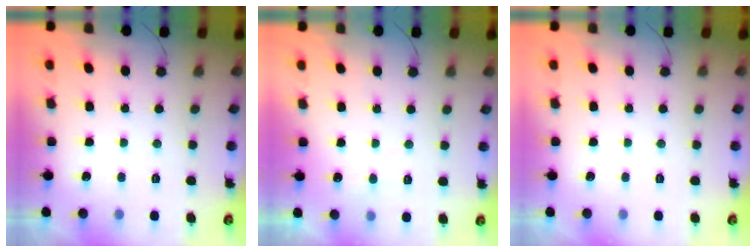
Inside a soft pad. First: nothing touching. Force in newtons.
{"total": 3.9, "press": 3.9, "slide": 0.2}
{"total": 0.0}